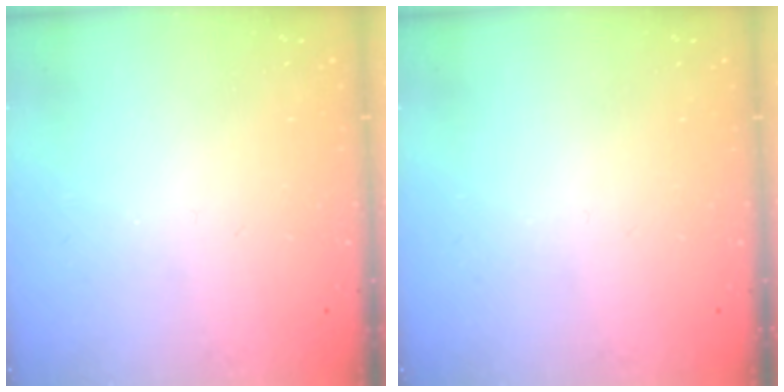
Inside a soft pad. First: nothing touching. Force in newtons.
{"total": 0.0}